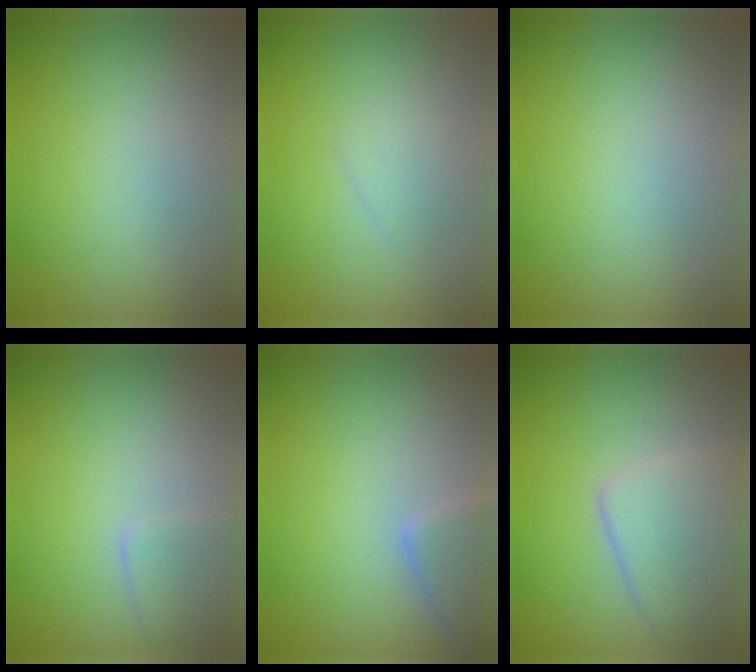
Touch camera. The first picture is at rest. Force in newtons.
{"total": 1.1, "press": 1.1, "slide": 0.0}
{"total": 0.0}
{"total": 1.9, "press": 1.9, "slide": 0.1}
{"total": 2.5, "press": 2.5, "slide": 0.3}
{"total": 4.3, "press": 4.3, "slide": 0.3}